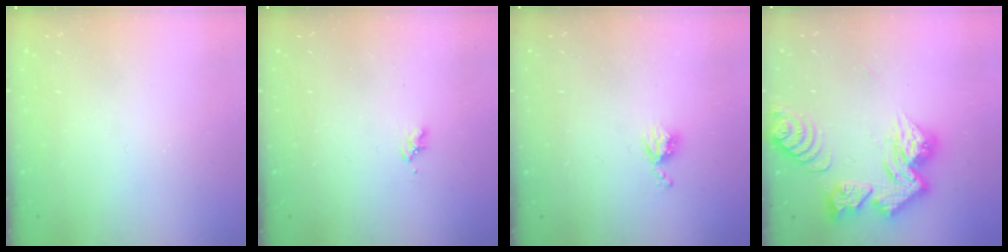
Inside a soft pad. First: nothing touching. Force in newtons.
{"total": 1.6, "press": 1.6, "slide": 0.3}
{"total": 5.8, "press": 5.7, "slide": 0.7}
{"total": 16.4, "press": 16.4, "slide": 1.5}